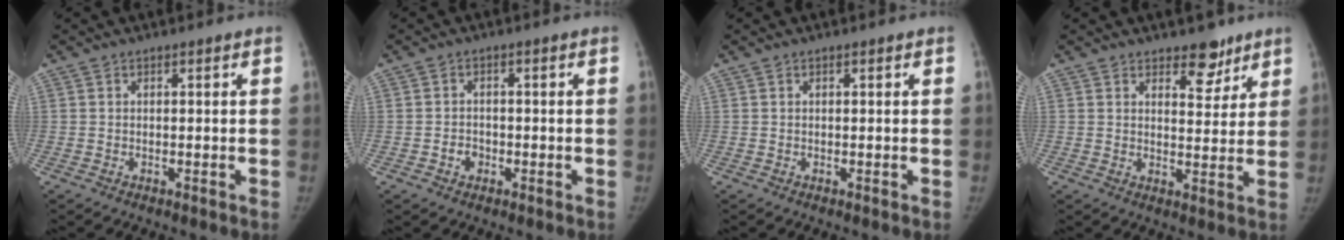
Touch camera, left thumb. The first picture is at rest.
{"total": 2.6, "force": [-1.1, 2.1, 1.0], "torque": [-0.006, 0.012, -0.018]}
{"total": 0.0}
{"total": 5.9, "force": [4.3, 3.0, 2.8], "torque": [-0.007, -0.029, 0.062]}